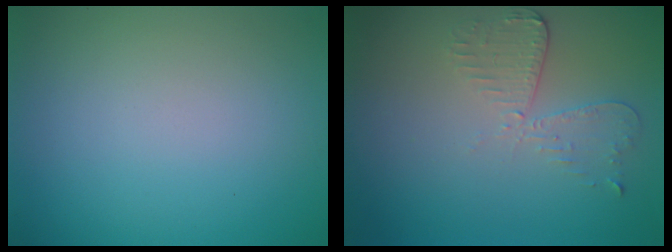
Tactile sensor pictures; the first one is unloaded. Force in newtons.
{"total": 2.6, "press": 2.3, "slide": 1.3}